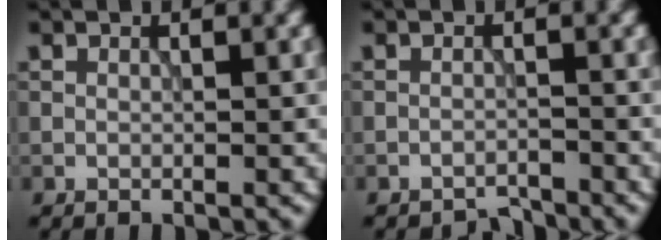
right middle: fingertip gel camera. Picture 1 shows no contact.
{"total": 1.5, "force": [-1.5, 0.1, -0.2], "torque": [0.005, 0.002, -0.029]}